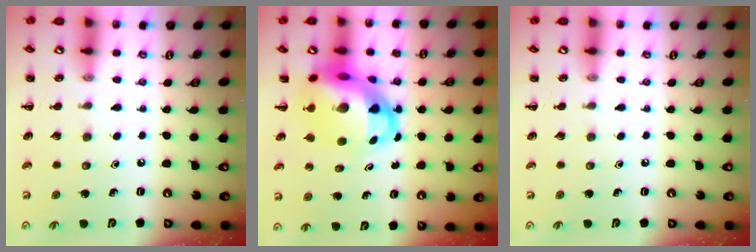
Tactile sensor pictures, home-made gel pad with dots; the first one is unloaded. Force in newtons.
{"total": 10.3, "press": 9.9, "slide": 2.7}
{"total": 0.0}